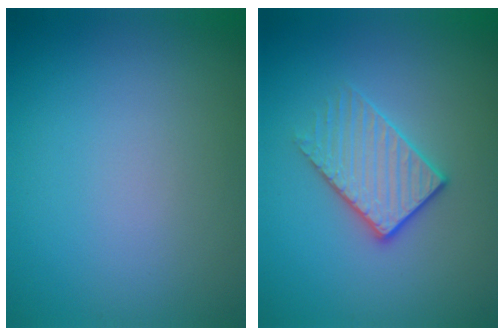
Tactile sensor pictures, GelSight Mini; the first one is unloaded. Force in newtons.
{"total": 3.1, "press": 2.8, "slide": 1.4}